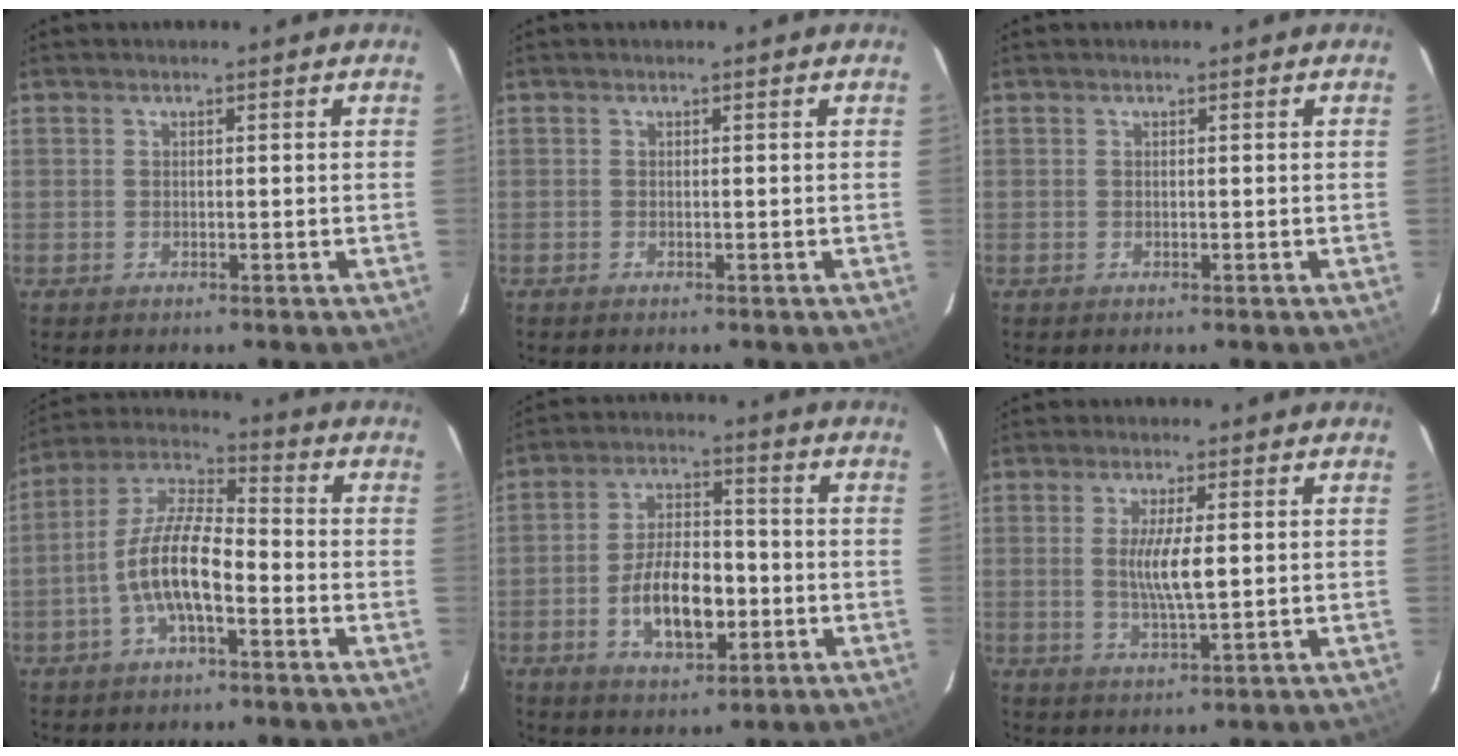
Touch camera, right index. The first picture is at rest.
{"total": 0.0}
{"total": 0.0}
{"total": 11.0, "force": [-3.8, 3.6, 9.7], "torque": [-0.202, 0.008, -0.076]}
{"total": 11.3, "force": [-3.2, 5.7, 9.2], "torque": [-0.175, 0.009, -0.046]}
{"total": 5.8, "force": [0.5, 0.9, 5.7], "torque": [-0.109, -0.007, 0.010]}